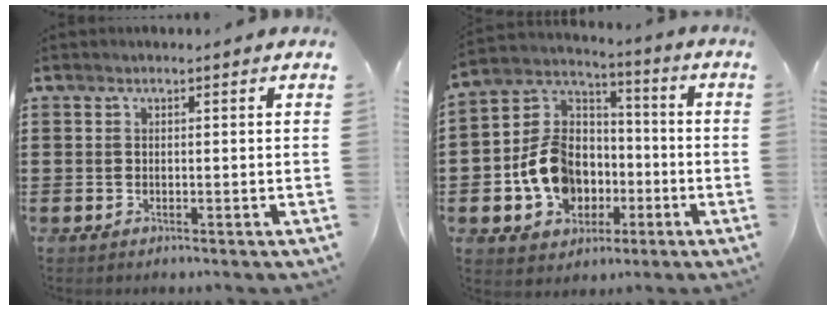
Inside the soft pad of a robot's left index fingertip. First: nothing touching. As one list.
[{"total": 11.8, "force": [-3.1, 9.7, 6.0], "torque": [-0.172, 0.017, -0.059]}]